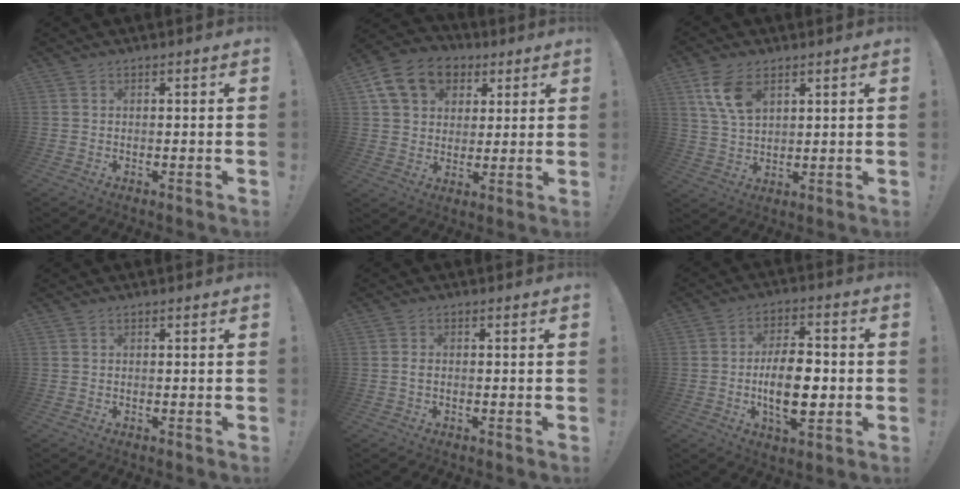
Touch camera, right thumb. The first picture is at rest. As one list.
[{"total": 15.2, "force": [6.5, 11.6, 7.4], "torque": [-0.102, -0.018, 0.126]}, {"total": 9.0, "force": [4.6, 4.9, 5.9], "torque": [-0.113, -0.013, 0.088]}, {"total": 0.0}, {"total": 1.0, "force": [-0.2, 0.5, 0.9], "torque": [-0.016, 0.005, -0.004]}, {"total": 14.0, "force": [-1.8, 7.0, 11.9], "torque": [-0.196, 0.000, -0.037]}]